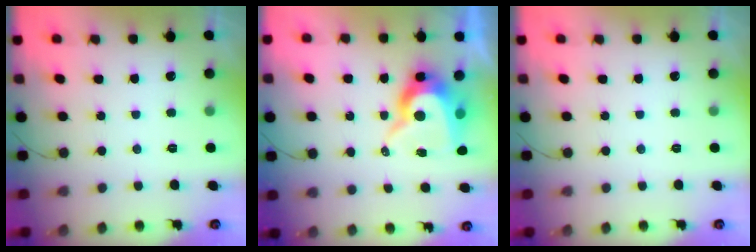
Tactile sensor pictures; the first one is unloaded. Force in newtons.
{"total": 12.5, "press": 12.5, "slide": 0.8}
{"total": 0.0}